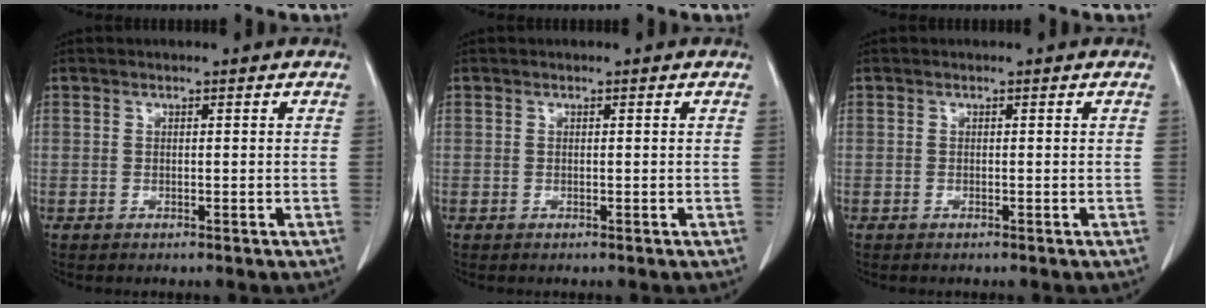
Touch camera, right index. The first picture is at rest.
{"total": 0.0}
{"total": 0.0}